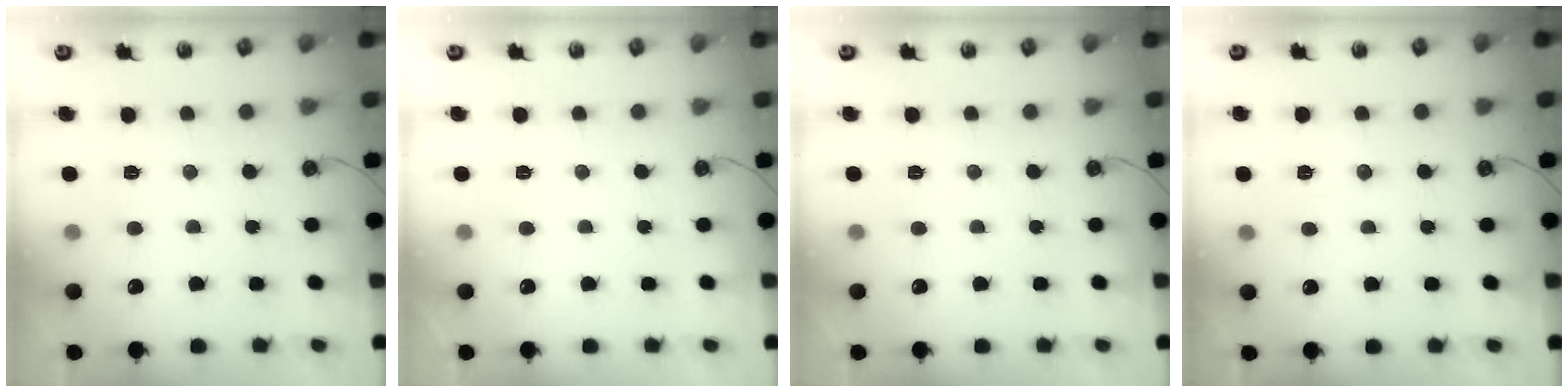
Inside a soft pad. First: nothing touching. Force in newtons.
{"total": 0.0}
{"total": 0.0}
{"total": 4.4, "press": 4.2, "slide": 1.2}